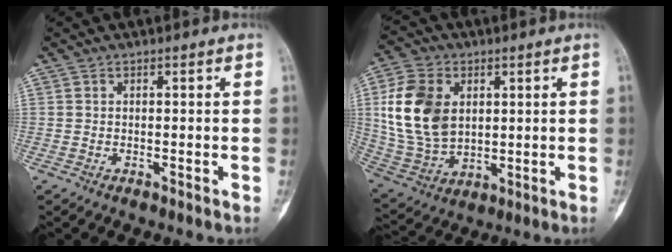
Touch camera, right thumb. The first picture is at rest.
{"total": 16.0, "force": [3.2, 11.1, 11.0], "torque": [-0.200, -0.005, 0.072]}